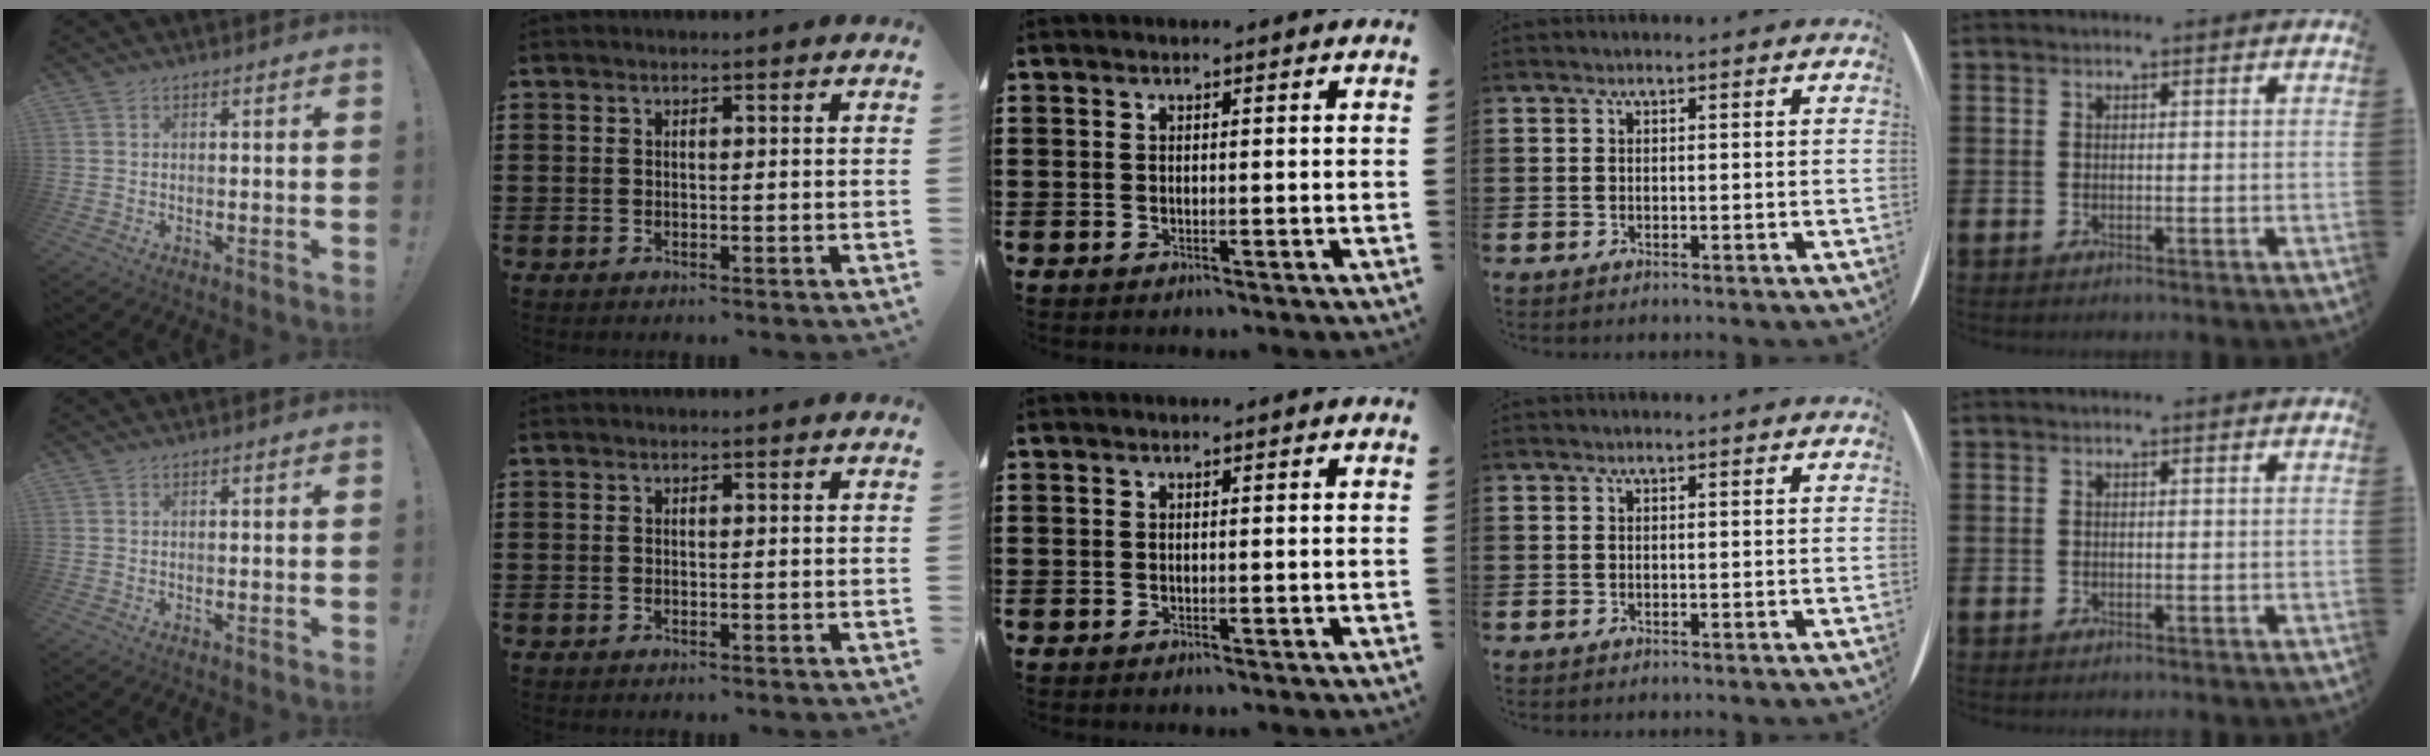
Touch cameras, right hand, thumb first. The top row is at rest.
{}